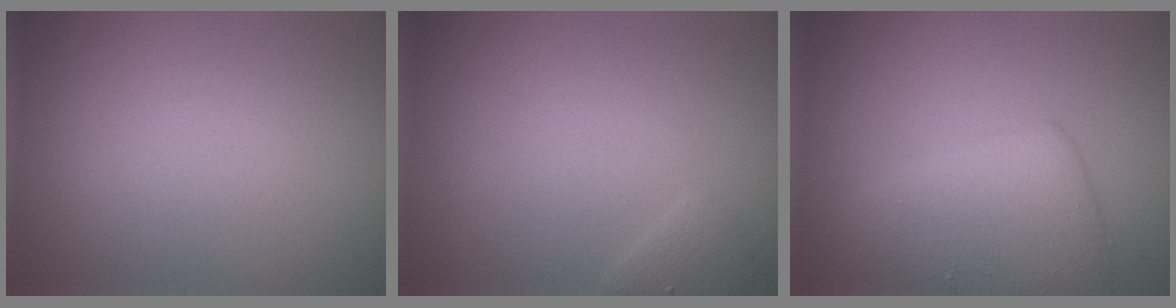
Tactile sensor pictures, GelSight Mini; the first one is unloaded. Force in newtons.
{"total": 1.3, "press": 1.3, "slide": 0.2}
{"total": 5.3, "press": 5.3, "slide": 0.2}